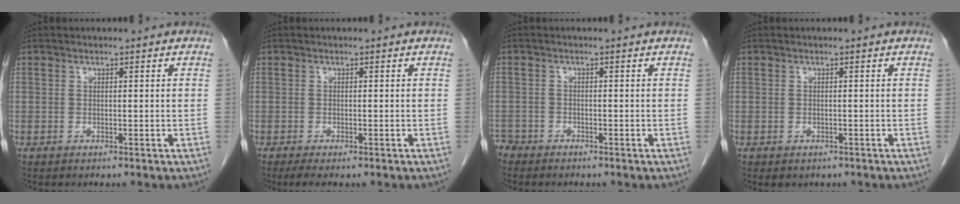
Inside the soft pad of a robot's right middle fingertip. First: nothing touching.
{"total": 3.1, "force": [-2.2, 0.9, 2.0], "torque": [-0.033, -0.010, -0.032]}
{"total": 2.7, "force": [-2.4, 1.2, 0.2], "torque": [0.000, 0.001, -0.043]}
{"total": 1.3, "force": [-0.9, 0.9, 0.4], "torque": [-0.008, 0.000, -0.007]}